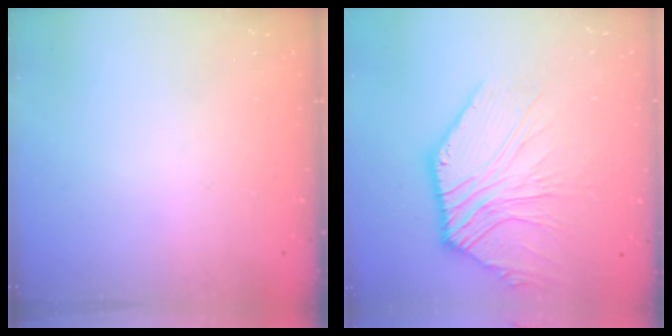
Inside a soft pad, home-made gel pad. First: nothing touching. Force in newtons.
{"total": 8.9, "press": 8.8, "slide": 1.6}